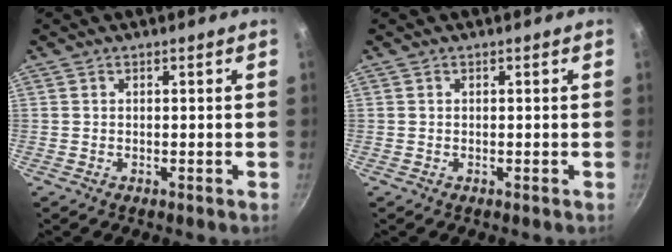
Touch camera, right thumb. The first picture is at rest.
{"total": 0.0}